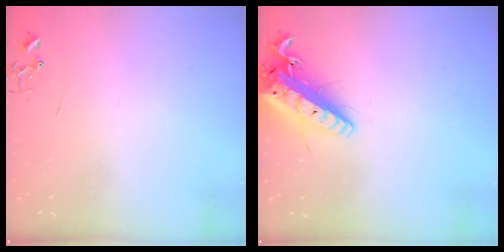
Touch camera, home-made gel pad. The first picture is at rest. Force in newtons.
{"total": 16.9, "press": 16.6, "slide": 3.2}